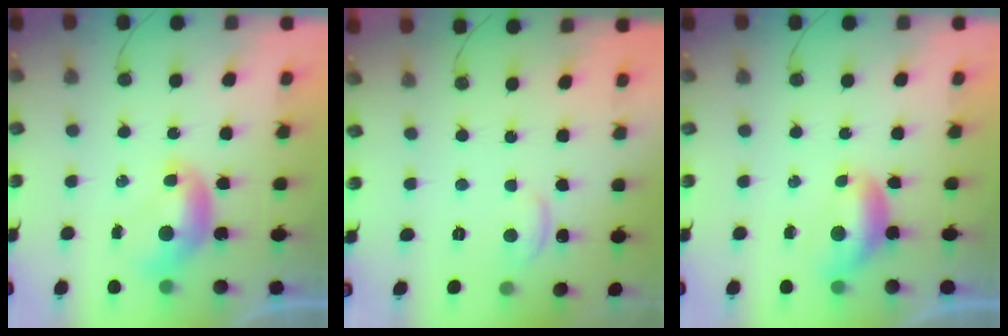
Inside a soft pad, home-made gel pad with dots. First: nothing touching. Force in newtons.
{"total": 1.9, "press": 1.9, "slide": 0.2}
{"total": 0.5, "press": 0.1, "slide": 0.5}